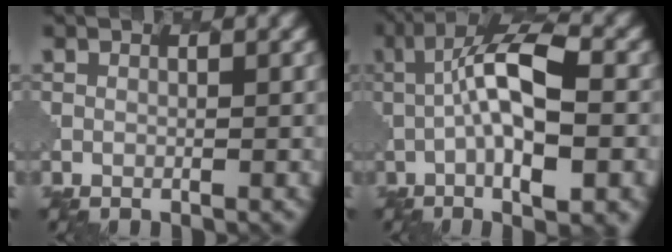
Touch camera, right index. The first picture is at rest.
{"total": 9.7, "force": [-0.5, 2.6, 9.3], "torque": [-0.152, 0.012, -0.005]}